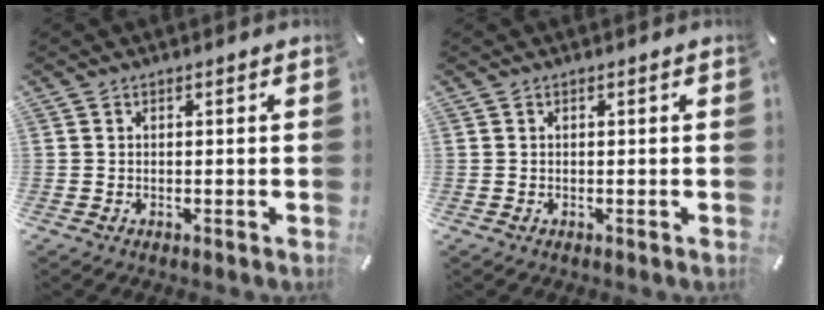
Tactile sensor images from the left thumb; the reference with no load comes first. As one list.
[{"total": 0.0}]